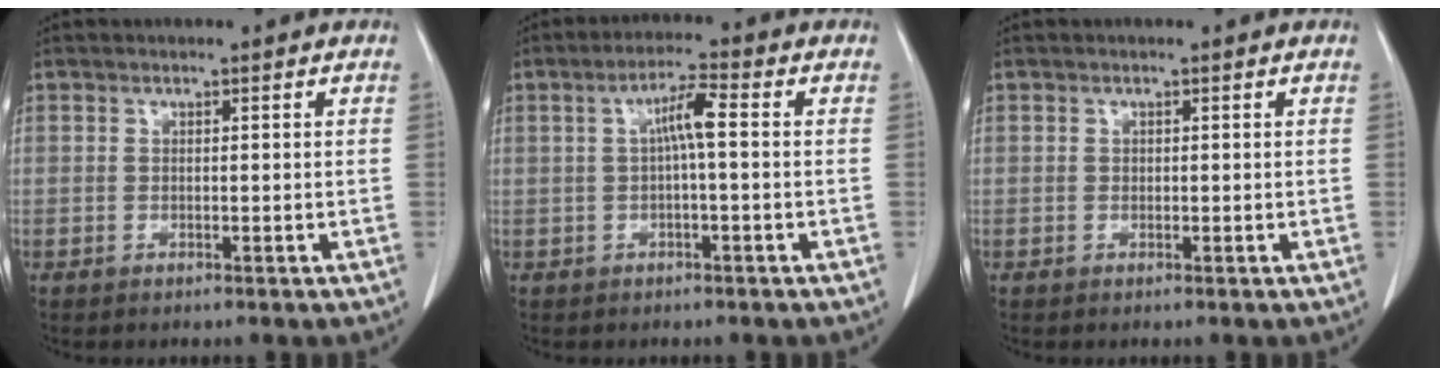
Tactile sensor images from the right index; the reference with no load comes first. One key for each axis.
{"total": 4.4, "fx": 0.4, "fy": 0.3, "fz": 4.4, "tx": -0.080, "ty": 0.015, "tz": 0.006}
{"total": 0.0}